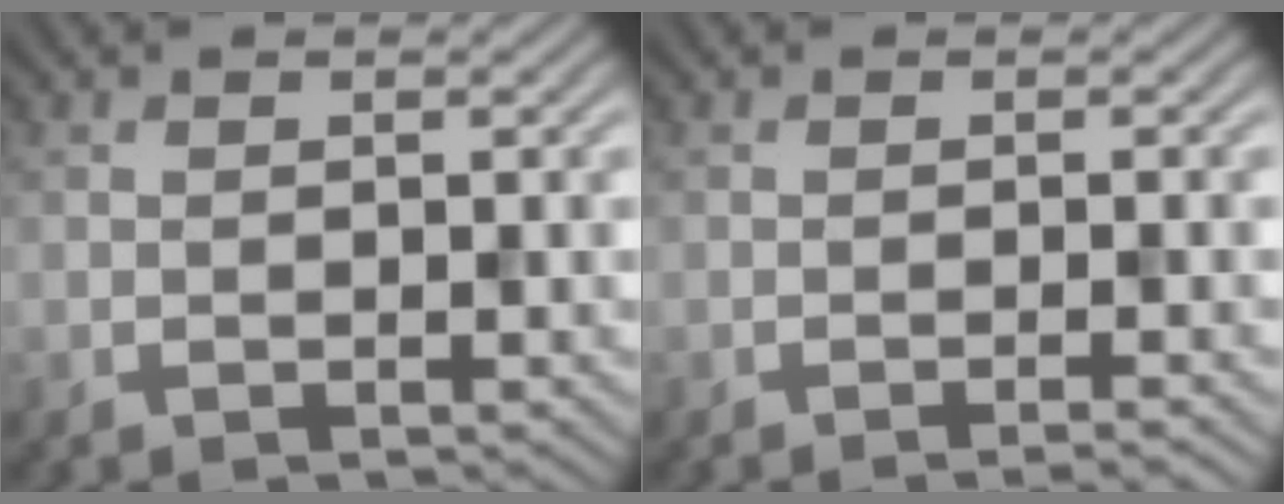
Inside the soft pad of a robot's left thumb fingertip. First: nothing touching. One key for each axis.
{"total": 1.5, "fx": -0.9, "fy": 0.2, "fz": 1.2, "tx": -0.009, "ty": 0.001, "tz": -0.021}